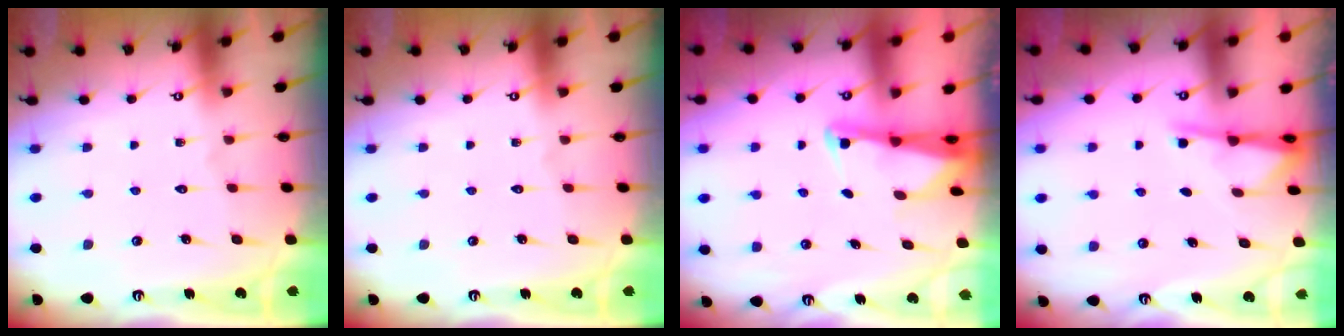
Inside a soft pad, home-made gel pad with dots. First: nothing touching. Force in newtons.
{"total": 0.0}
{"total": 2.4, "press": 2.4, "slide": 0.3}
{"total": 1.9, "press": 1.9, "slide": 0.3}